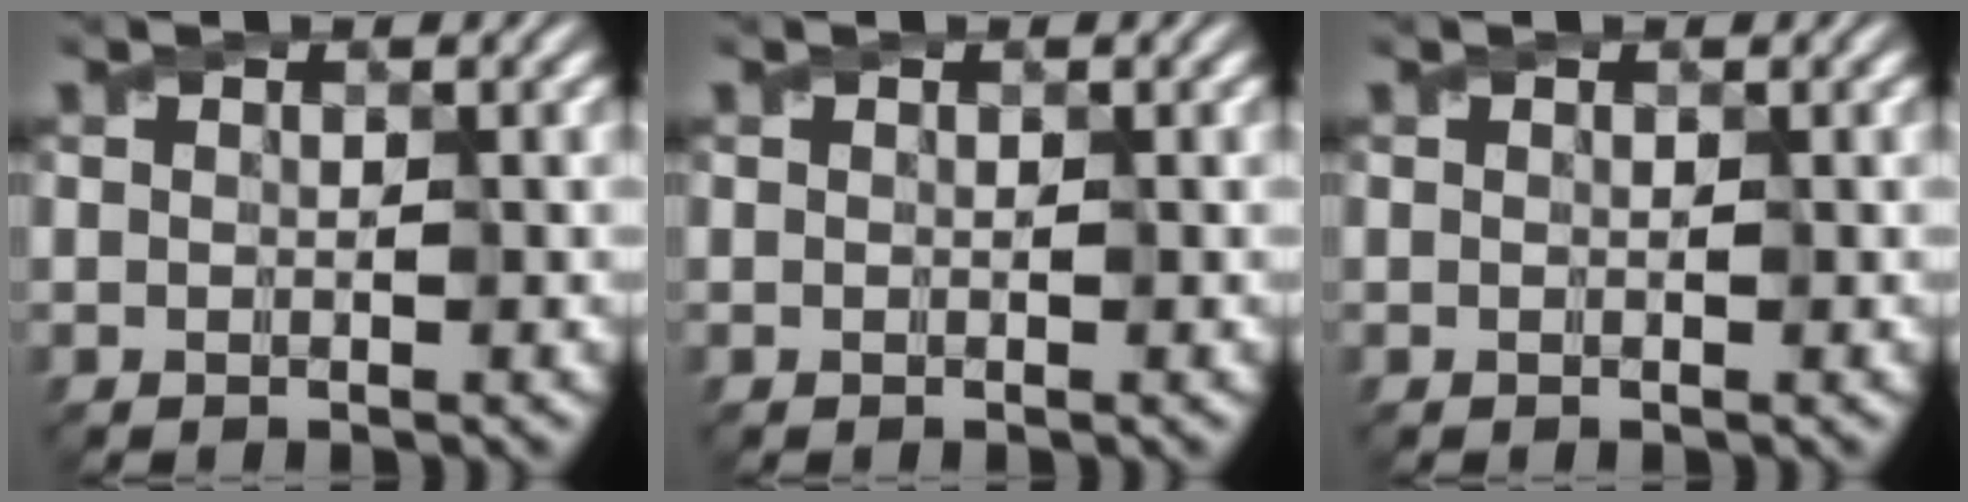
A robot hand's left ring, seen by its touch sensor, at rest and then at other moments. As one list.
[{"total": 0.0}, {"total": 0.0}]